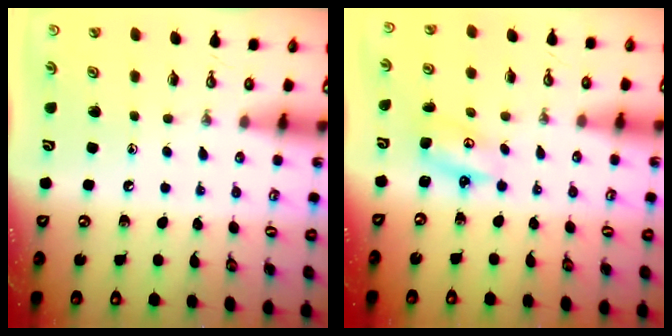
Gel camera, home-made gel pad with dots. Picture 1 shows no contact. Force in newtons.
{"total": 3.0, "press": 3.0, "slide": 0.2}